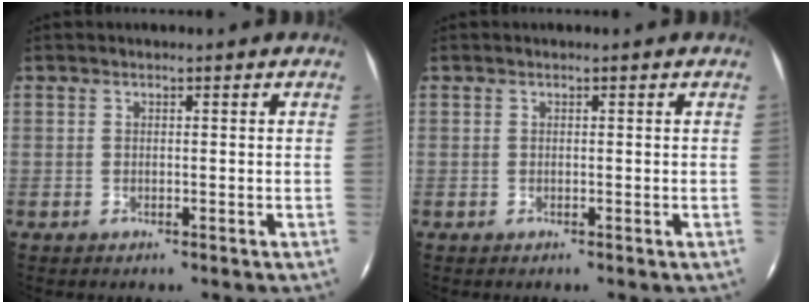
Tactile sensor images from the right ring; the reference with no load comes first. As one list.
[{"total": 0.0}]